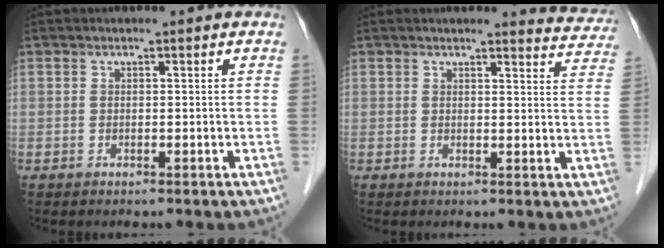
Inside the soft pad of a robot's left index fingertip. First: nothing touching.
{"total": 6.0, "force": [5.9, 0.8, 0.4], "torque": [0.007, -0.028, 0.040]}